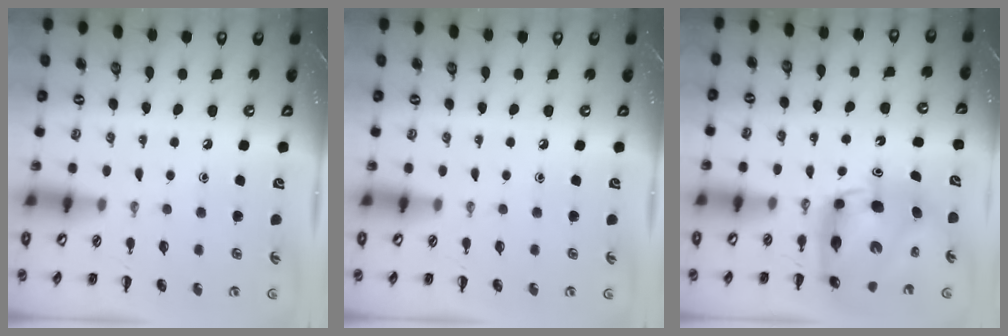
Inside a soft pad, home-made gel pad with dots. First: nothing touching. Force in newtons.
{"total": 0.0}
{"total": 9.7, "press": 9.3, "slide": 2.8}